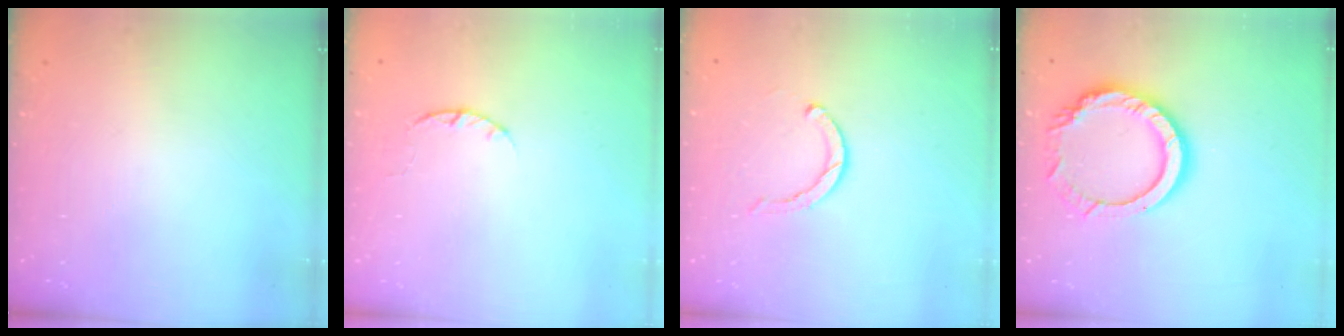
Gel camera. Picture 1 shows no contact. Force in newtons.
{"total": 2.5, "press": 2.4, "slide": 0.4}
{"total": 3.5, "press": 3.5, "slide": 0.2}
{"total": 13.2, "press": 13.1, "slide": 1.1}